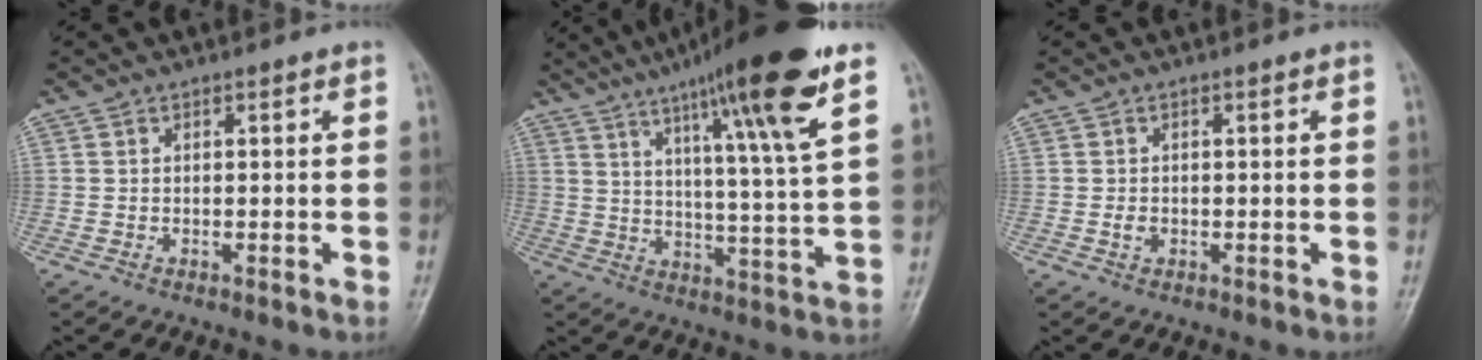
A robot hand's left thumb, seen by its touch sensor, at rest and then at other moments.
{"total": 18.9, "force": [11.0, 1.0, 15.4], "torque": [-0.227, -0.045, 0.167]}
{"total": 1.3, "force": [-0.4, 1.0, 0.7], "torque": [-0.012, 0.001, -0.008]}